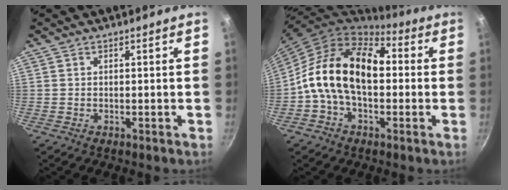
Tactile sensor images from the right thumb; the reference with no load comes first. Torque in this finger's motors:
{"motor_torque": [2.47, 2.54, 0.86, -0.76, 0.31]}